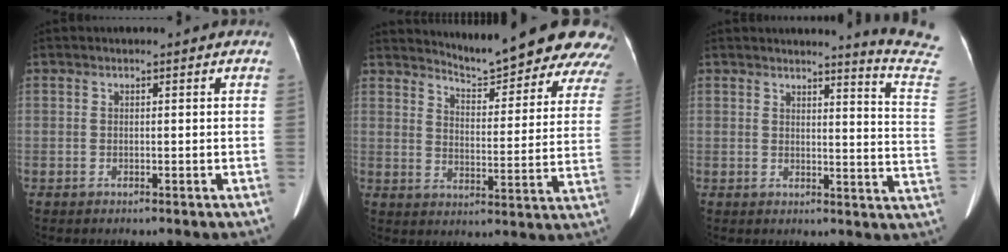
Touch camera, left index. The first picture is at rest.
{"total": 17.8, "force": [16.9, 2.1, 5.1], "torque": [-0.049, -0.069, 0.198]}
{"total": 10.4, "force": [10.0, -2.5, 1.2], "torque": [-0.018, -0.120, 0.095]}